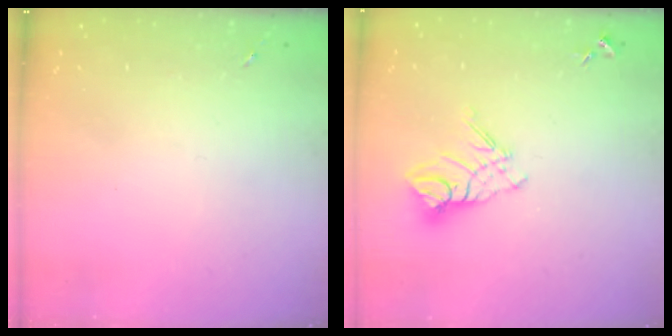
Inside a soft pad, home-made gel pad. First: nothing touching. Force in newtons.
{"total": 10.9, "press": 10.8, "slide": 0.9}